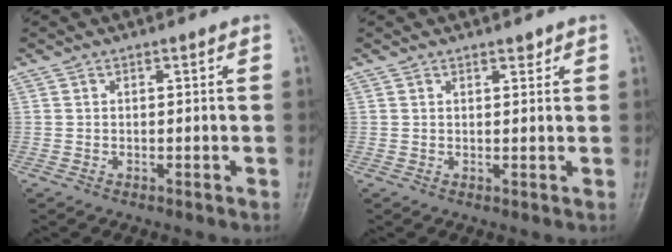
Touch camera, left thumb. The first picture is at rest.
{"total": 1.2, "force": [1.0, 0.4, 0.5], "torque": [-0.004, -0.008, 0.014]}